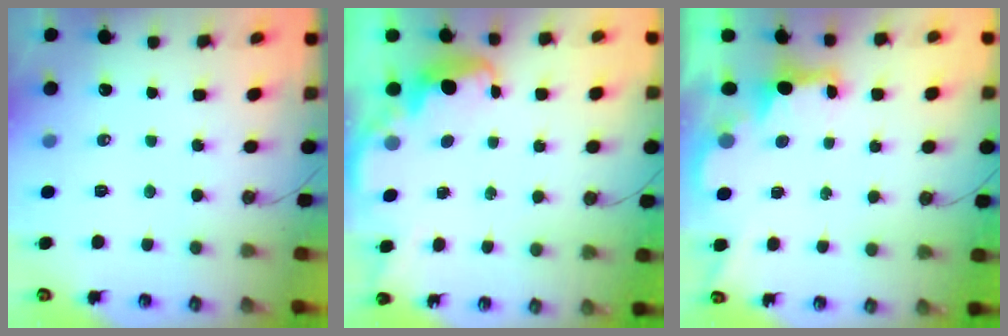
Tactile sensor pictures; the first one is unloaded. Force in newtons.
{"total": 2.7, "press": 2.6, "slide": 0.5}
{"total": 2.4, "press": 2.3, "slide": 0.7}